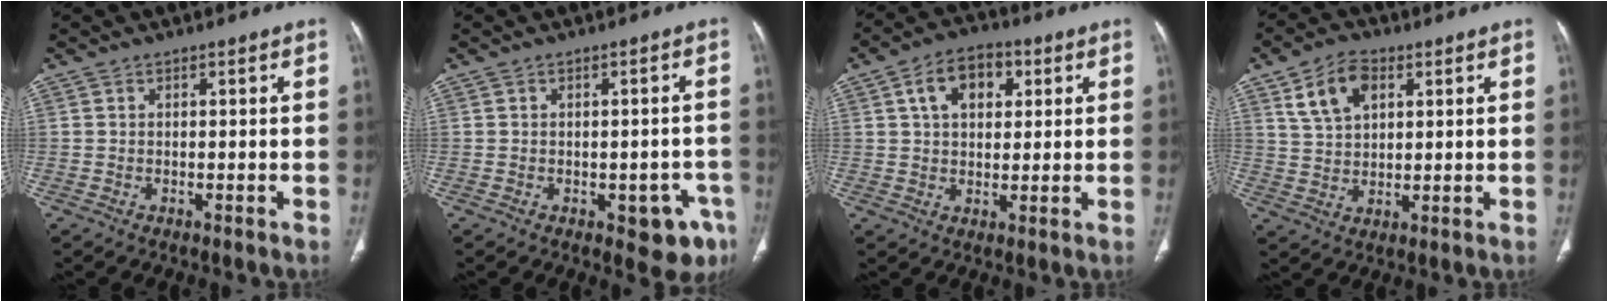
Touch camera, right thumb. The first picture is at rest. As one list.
[{"total": 7.1, "force": [-3.2, 3.7, 5.1], "torque": [-0.031, 0.014, -0.031]}, {"total": 9.7, "force": [3.3, 6.3, 6.6], "torque": [-0.083, 0.005, 0.048]}, {"total": 8.5, "force": [3.8, 5.3, 5.4], "torque": [-0.084, -0.005, 0.074]}]